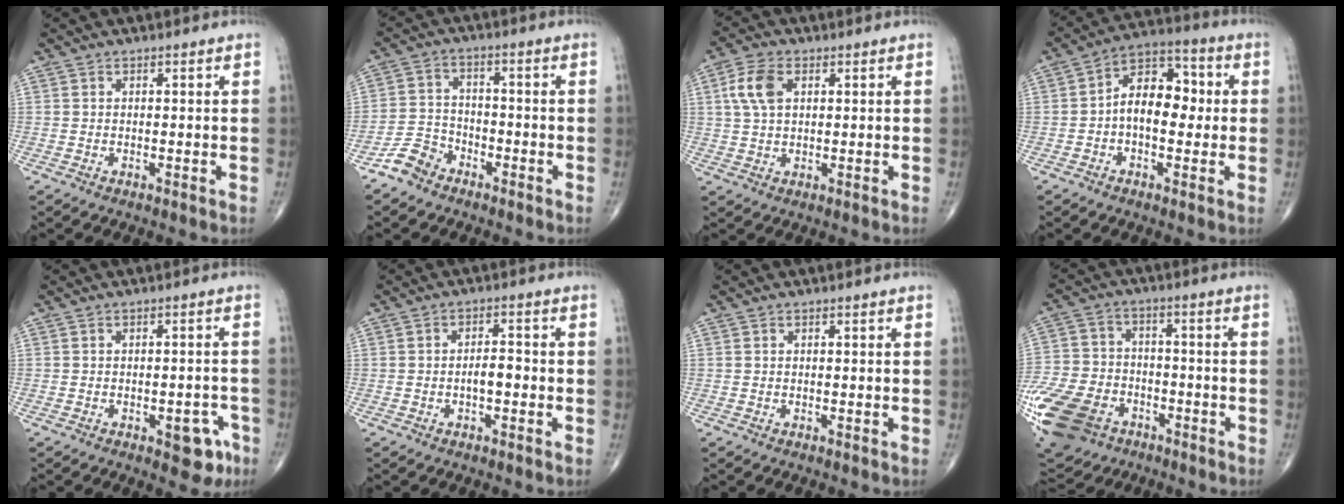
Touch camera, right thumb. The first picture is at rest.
{"total": 5.5, "force": [-4.2, 3.3, 1.2], "torque": [-0.012, 0.025, -0.088]}
{"total": 6.5, "force": [1.8, 3.8, 4.9], "torque": [-0.105, 0.007, 0.035]}
{"total": 11.1, "force": [-0.1, 6.9, 8.6], "torque": [-0.110, 0.034, -0.012]}
{"total": 5.8, "force": [-2.8, 2.8, 4.2], "torque": [-0.026, 0.017, -0.030]}
{"total": 3.3, "force": [-0.9, 1.5, 2.8], "torque": [-0.040, 0.013, -0.017]}
{"total": 0.0}
{"total": 21.7, "force": [-10.1, 15.2, 11.7], "torque": [-0.286, 0.016, -0.177]}